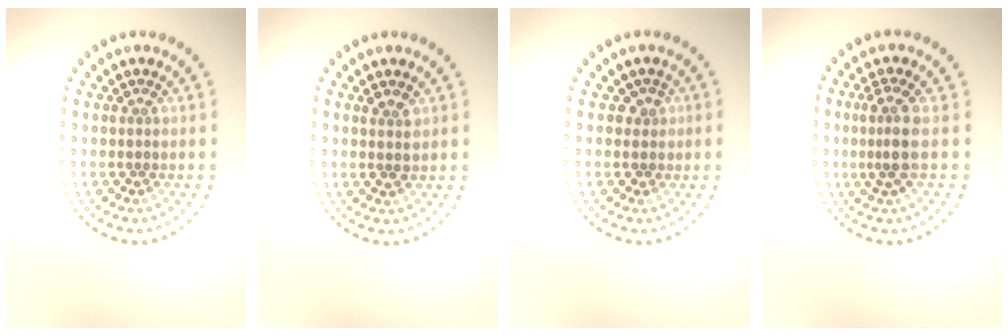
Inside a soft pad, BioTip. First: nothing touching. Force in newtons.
{"total": 1.4, "press": 1.4, "slide": 0.3}
{"total": 1.3, "press": 1.1, "slide": 0.7}
{"total": 2.6, "press": 1.9, "slide": 1.8}